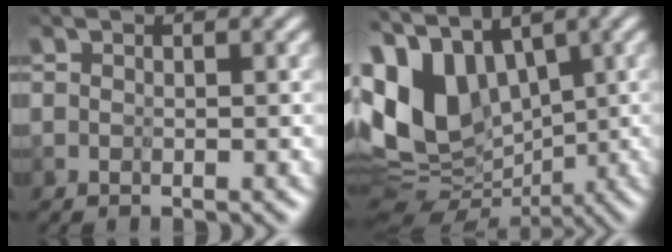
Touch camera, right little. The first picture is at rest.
{"total": 7.9, "force": [2.6, 4.9, 5.5], "torque": [-0.134, -0.007, 0.043]}